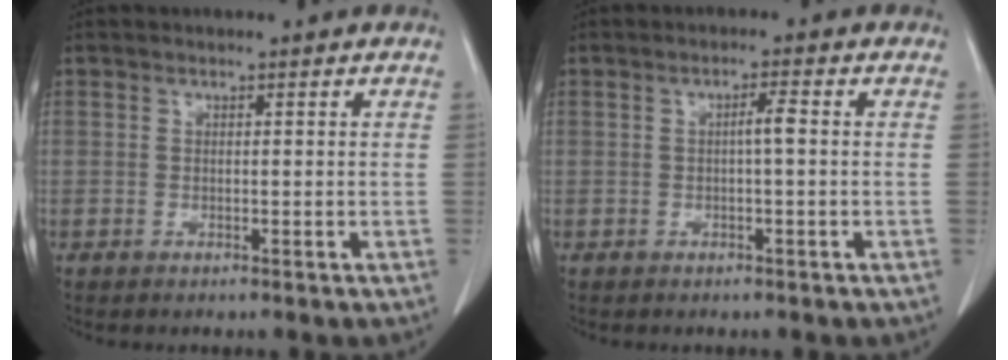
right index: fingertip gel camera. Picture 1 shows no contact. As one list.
[{"total": 1.9, "force": [-0.1, 0.0, 1.9], "torque": [-0.032, 0.003, 0.000]}]